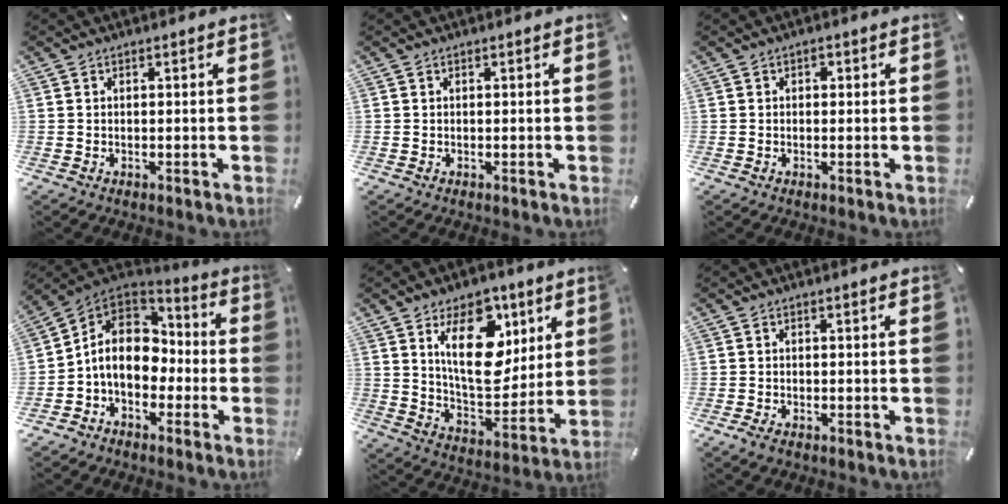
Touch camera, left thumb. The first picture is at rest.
{"total": 0.0}
{"total": 0.9, "force": [0.2, 0.8, 0.5], "torque": [-0.002, 0.001, 0.000]}
{"total": 12.0, "force": [-1.0, 9.5, 7.2], "torque": [-0.145, 0.007, -0.019]}
{"total": 19.3, "force": [8.0, 11.1, 13.6], "torque": [-0.212, -0.030, 0.134]}
{"total": 1.4, "force": [-0.7, 0.7, 1.0], "torque": [-0.020, 0.000, -0.014]}